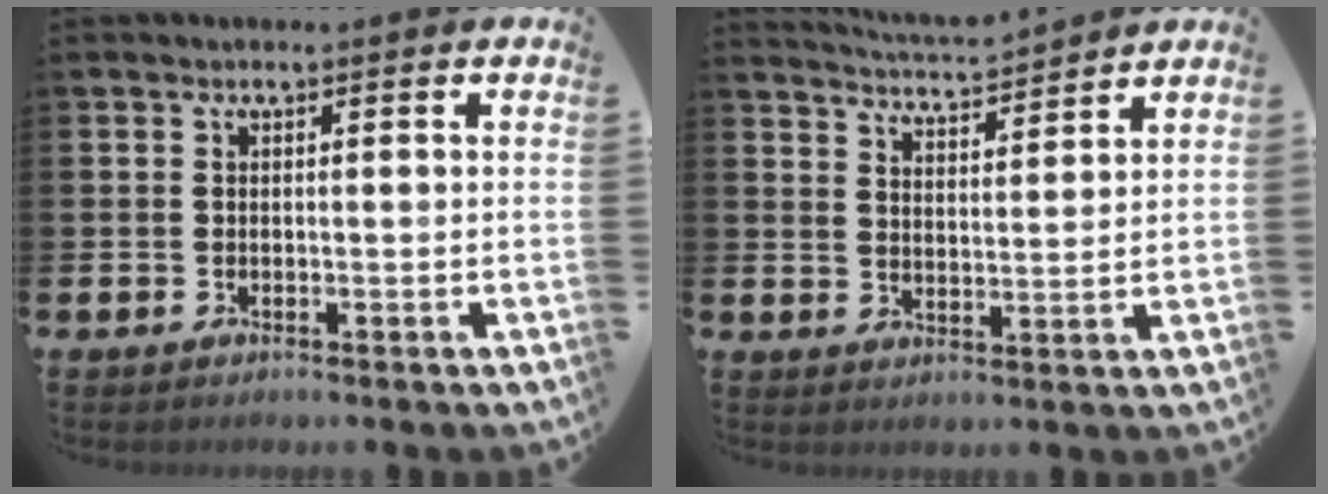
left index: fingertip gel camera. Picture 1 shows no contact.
{"total": 4.9, "force": [4.9, -0.1, 0.1], "torque": [-0.023, -0.032, 0.087]}